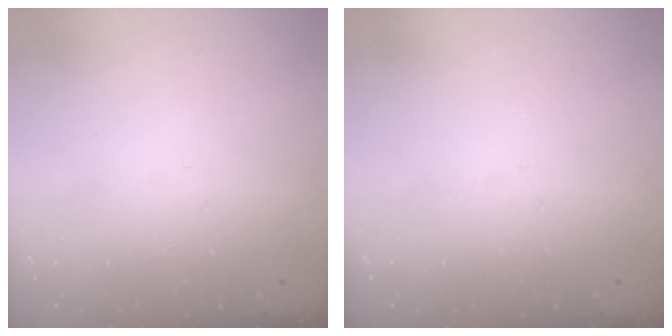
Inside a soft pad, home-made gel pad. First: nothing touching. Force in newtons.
{"total": 0.0}